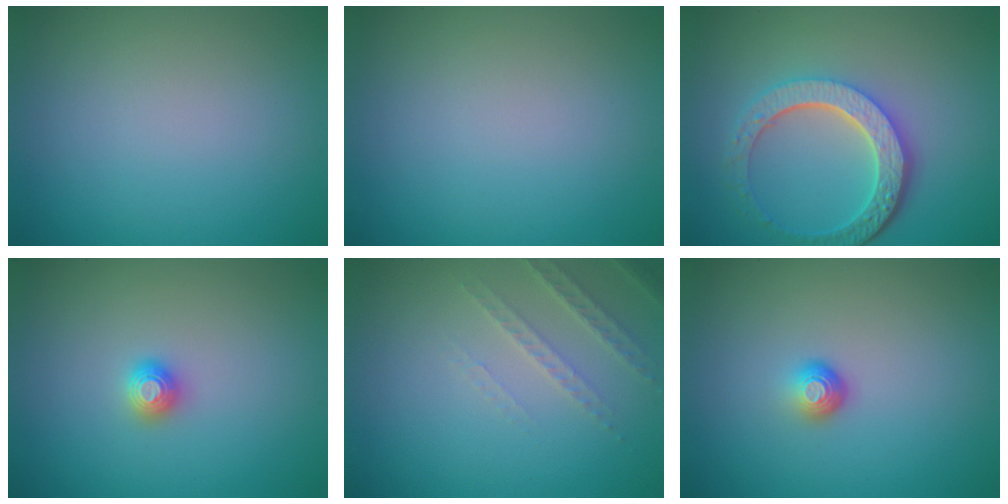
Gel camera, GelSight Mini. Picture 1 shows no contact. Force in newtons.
{"total": 0.0}
{"total": 5.8, "press": 4.3, "slide": 3.8}
{"total": 1.1, "press": 1.1, "slide": 0.0}
{"total": 2.2, "press": 2.1, "slide": 0.7}
{"total": 1.6, "press": 1.0, "slide": 1.2}